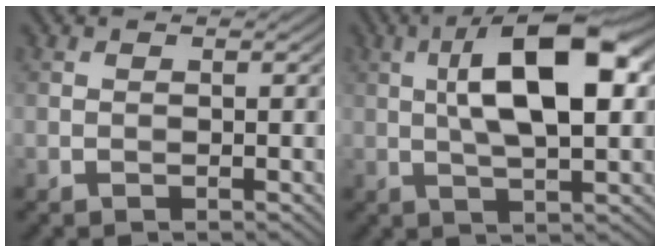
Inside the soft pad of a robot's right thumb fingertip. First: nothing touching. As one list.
[{"total": 11.6, "force": [2.2, 4.0, 10.7], "torque": [-0.183, 0.015, 0.033]}]